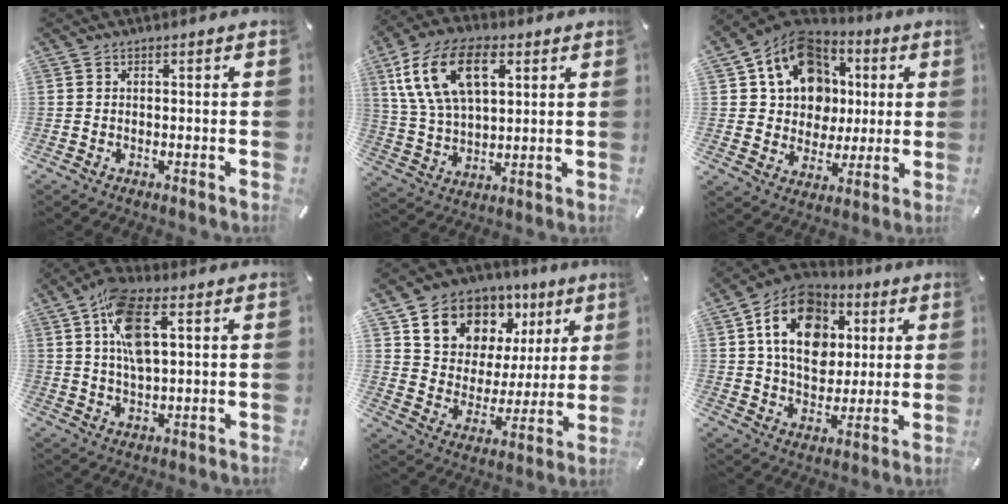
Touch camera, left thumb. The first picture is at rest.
{"total": 15.8, "force": [6.2, 9.4, 11.0], "torque": [-0.235, 0.002, 0.111]}
{"total": 15.4, "force": [4.7, 13.4, 6.1], "torque": [-0.107, -0.019, 0.097]}
{"total": 11.0, "force": [3.6, 4.8, 9.1], "torque": [-0.177, 0.001, 0.062]}
{"total": 11.9, "force": [7.6, 9.0, 2.1], "torque": [-0.043, -0.065, 0.139]}
{"total": 16.8, "force": [5.5, 12.9, 9.2], "torque": [-0.153, -0.009, 0.103]}